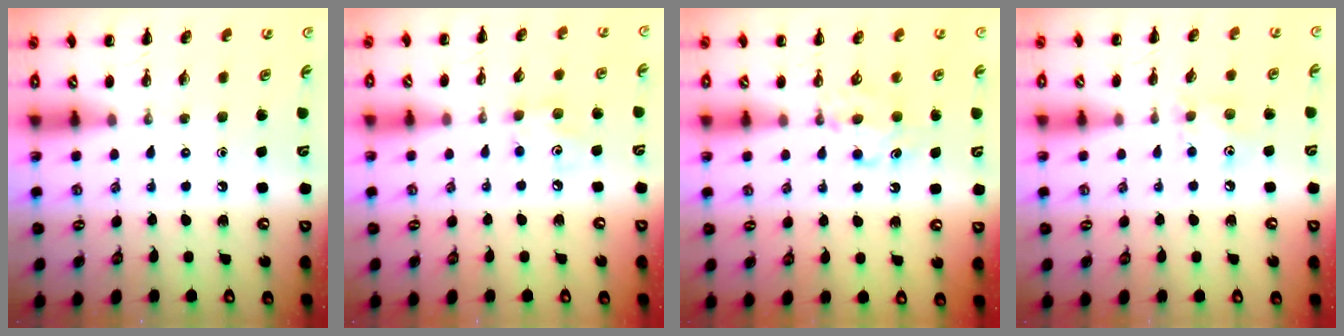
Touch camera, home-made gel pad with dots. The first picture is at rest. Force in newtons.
{"total": 4.4, "press": 4.3, "slide": 1.0}
{"total": 6.7, "press": 6.5, "slide": 1.7}
{"total": 7.0, "press": 6.8, "slide": 1.5}